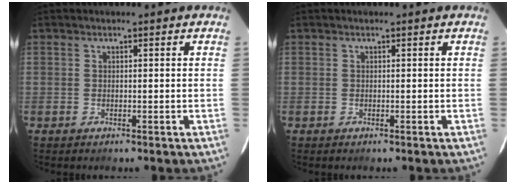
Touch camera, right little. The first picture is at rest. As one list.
[{"total": 0.0}]